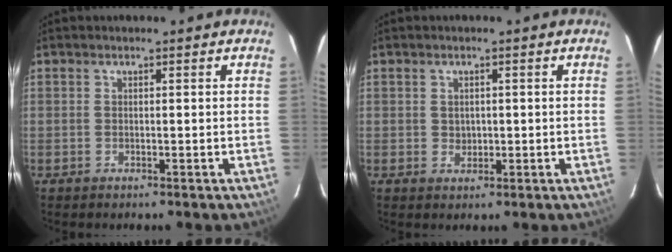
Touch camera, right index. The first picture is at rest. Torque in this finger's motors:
{"motor_torque": [0.00, 0.00, 0.00, 0.00]}